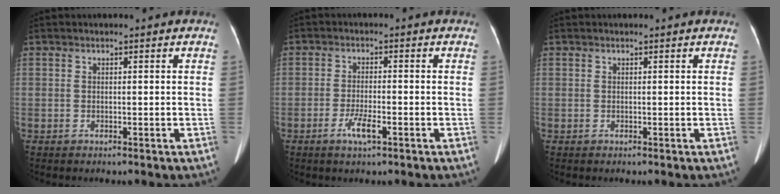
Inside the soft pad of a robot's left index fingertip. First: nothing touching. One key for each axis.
{"total": 3.6, "fx": -2.0, "fy": 0.6, "fz": 2.9, "tx": -0.062, "ty": -0.004, "tz": -0.036}
{"total": 0.0}